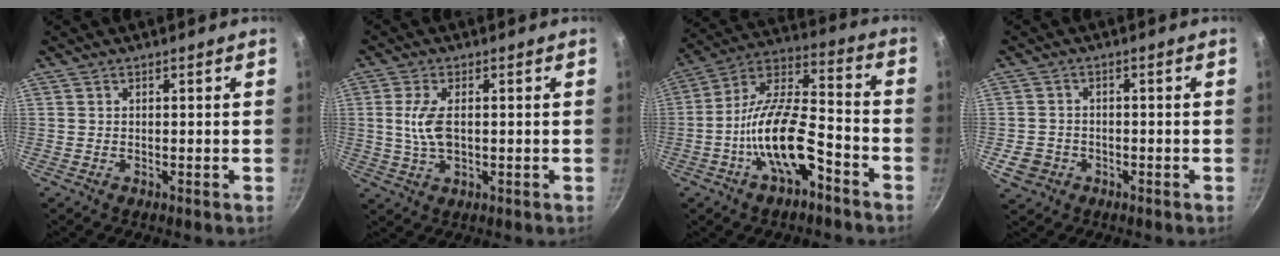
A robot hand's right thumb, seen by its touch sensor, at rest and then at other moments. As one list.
[{"total": 6.2, "force": [0.4, 3.1, 5.4], "torque": [-0.111, 0.002, 0.007]}, {"total": 17.1, "force": [-7.1, 7.0, 13.9], "torque": [-0.235, 0.054, -0.139]}, {"total": 4.5, "force": [-1.8, 3.8, 1.6], "torque": [-0.025, 0.018, -0.025]}]